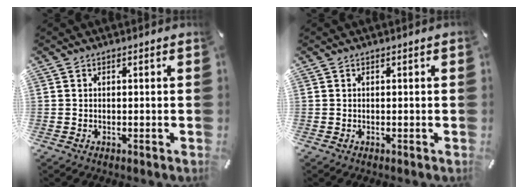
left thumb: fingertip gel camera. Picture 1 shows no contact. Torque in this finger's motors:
{"motor_torque": [0.56, 0.44, 0.29, -0.12, 0.00]}